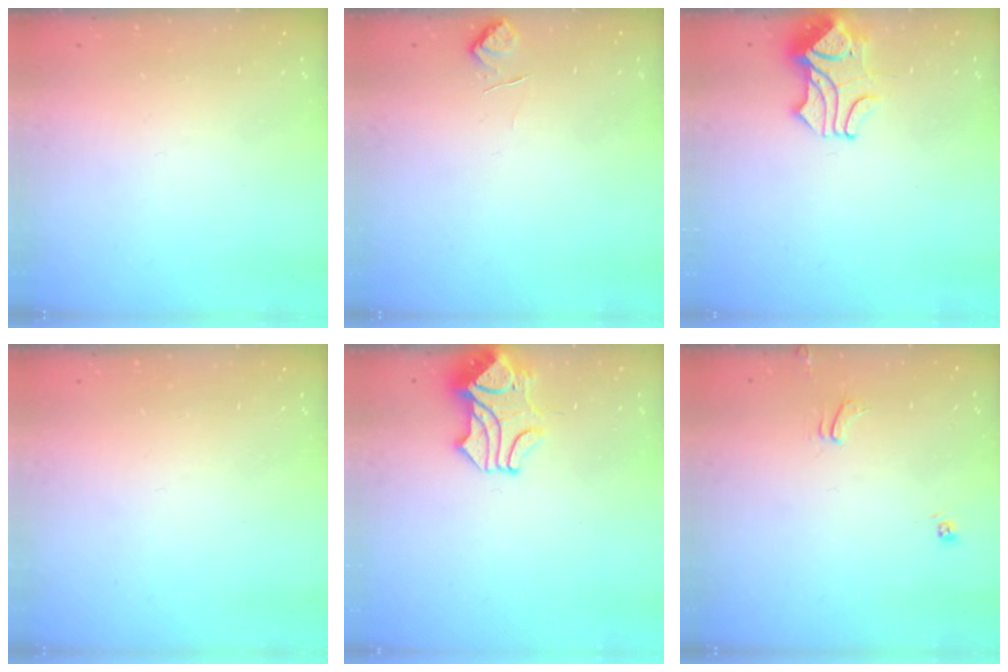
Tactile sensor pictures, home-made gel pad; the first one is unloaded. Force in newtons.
{"total": 1.6, "press": 1.2, "slide": 0.9}
{"total": 1.8, "press": 1.3, "slide": 1.1}
{"total": 0.0}
{"total": 2.3, "press": 2.0, "slide": 1.1}
{"total": 2.0, "press": 1.9, "slide": 0.4}